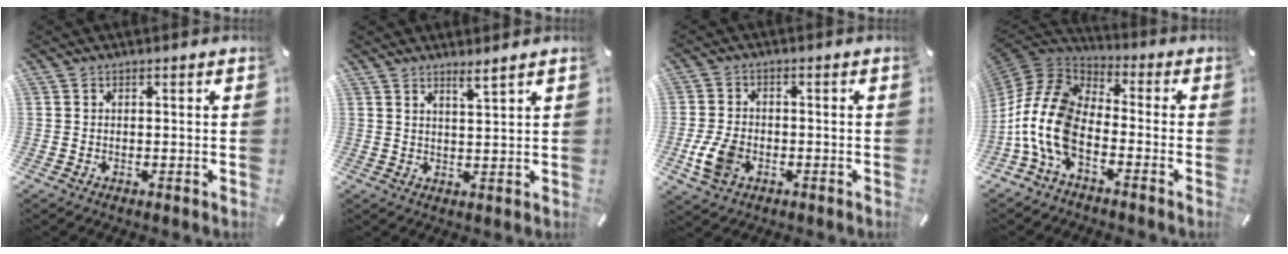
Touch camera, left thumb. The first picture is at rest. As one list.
[{"total": 3.1, "force": [2.8, -0.5, 1.2], "torque": [-0.029, -0.015, 0.051]}, {"total": 7.1, "force": [-2.4, 4.9, 4.6], "torque": [-0.111, 0.004, -0.044]}, {"total": 14.4, "force": [-5.9, 8.4, 10.1], "torque": [-0.244, 0.010, -0.117]}]